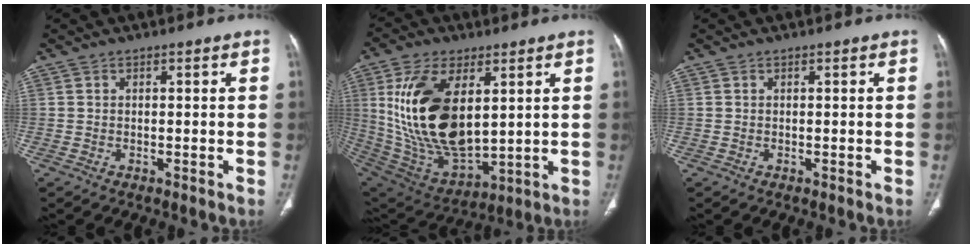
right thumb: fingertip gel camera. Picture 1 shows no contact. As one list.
[{"total": 22.4, "force": [5.0, 11.7, 18.5], "torque": [-0.349, -0.029, 0.109]}, {"total": 0.0}]